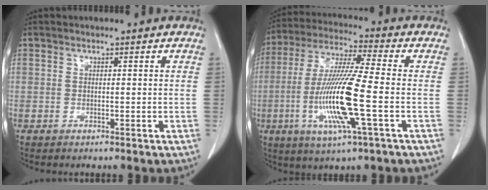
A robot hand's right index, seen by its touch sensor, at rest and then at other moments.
{"total": 15.0, "force": [-3.4, 0.5, 14.6], "torque": [-0.300, -0.014, -0.070]}